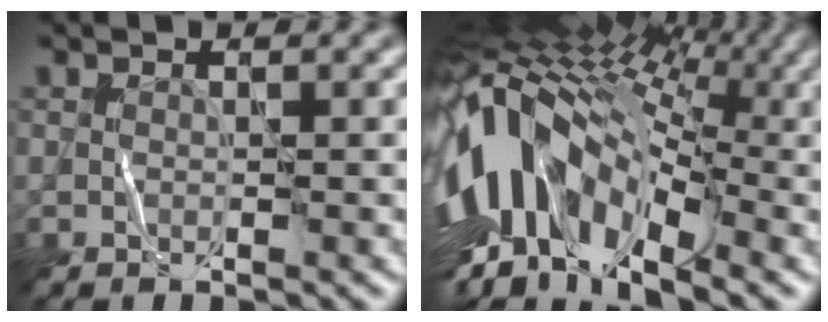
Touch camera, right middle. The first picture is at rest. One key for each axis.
{"total": 14.9, "fx": -1.3, "fy": 7.5, "fz": 12.9, "tx": -0.246, "ty": 0.035, "tz": -0.033}